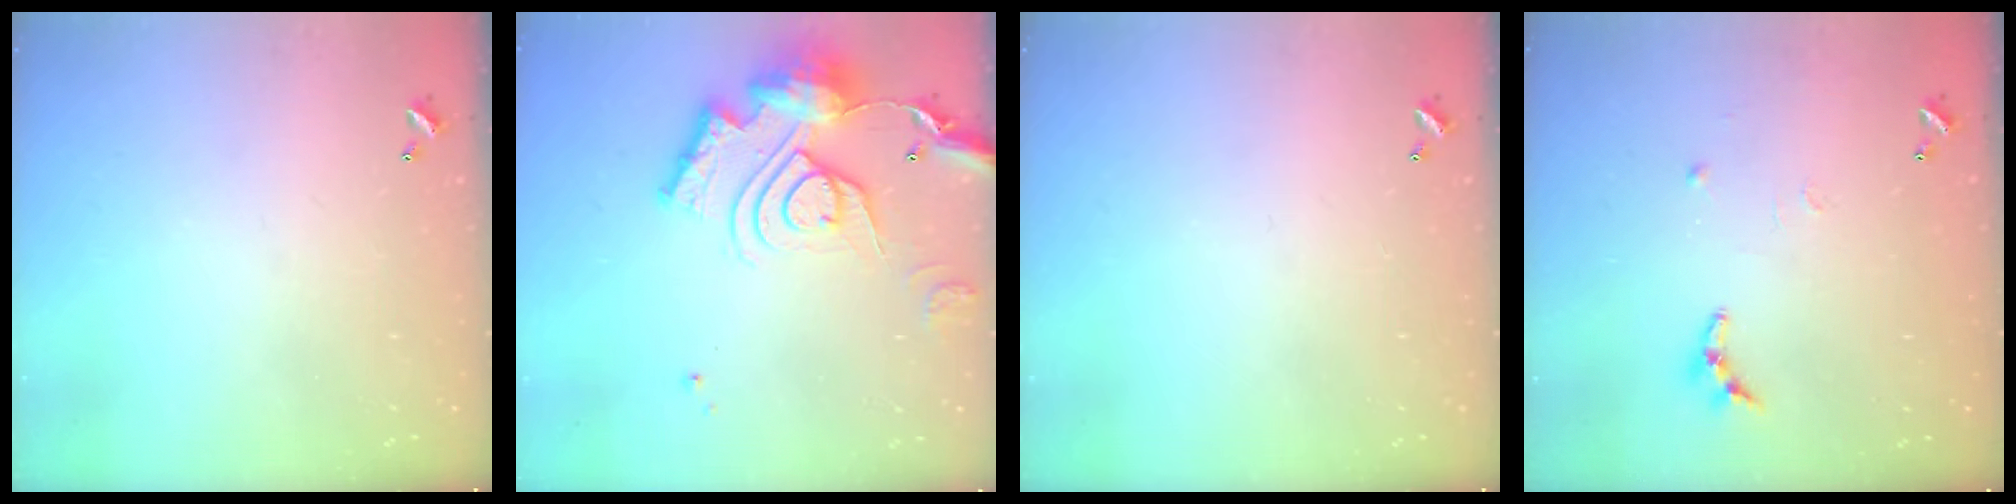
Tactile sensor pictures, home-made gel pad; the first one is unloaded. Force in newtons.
{"total": 21.9, "press": 21.7, "slide": 2.3}
{"total": 0.0}
{"total": 6.6, "press": 6.5, "slide": 0.6}